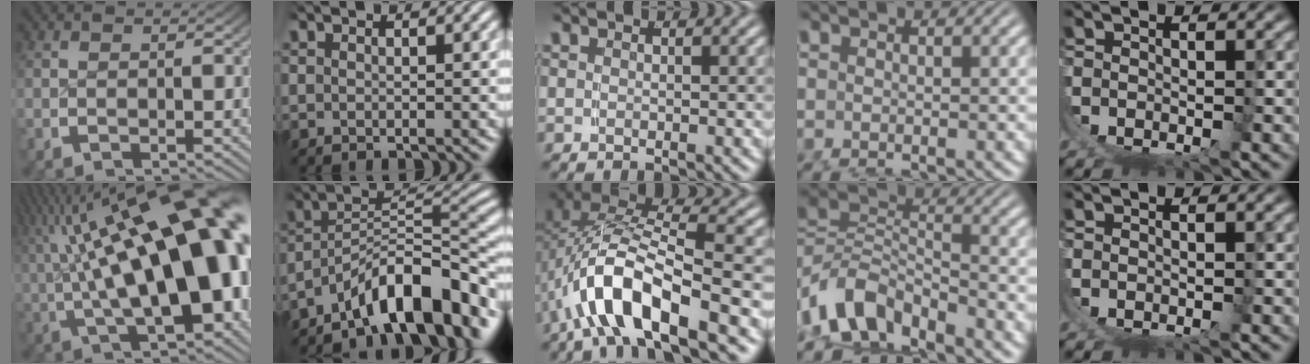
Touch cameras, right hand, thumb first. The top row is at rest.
{"thumb": {"total": 18.8, "force": [1.7, 8.8, 16.5], "torque": [-0.238, -0.010, 0.036]}, "index": {"total": 9.6, "force": [-4.5, 4.3, 7.2], "torque": [-0.125, -0.025, -0.064]}, "middle": {"total": 8.3, "force": [-1.5, 4.1, 7.0], "torque": [-0.159, -0.024, -0.013]}, "ring": {"total": 7.8, "force": [-3.3, 5.5, 4.4], "torque": [-0.094, -0.038, -0.047]}}